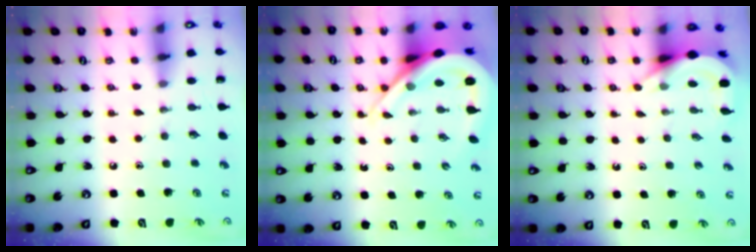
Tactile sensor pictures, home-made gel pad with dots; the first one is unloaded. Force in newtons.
{"total": 10.4, "press": 10.3, "slide": 1.1}
{"total": 6.5, "press": 6.5, "slide": 0.3}